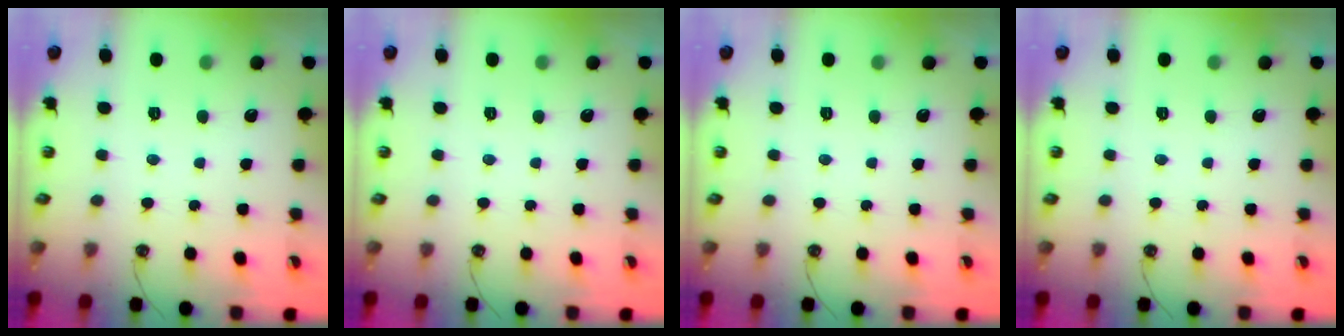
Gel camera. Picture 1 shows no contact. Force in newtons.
{"total": 0.0}
{"total": 0.0}
{"total": 0.0}